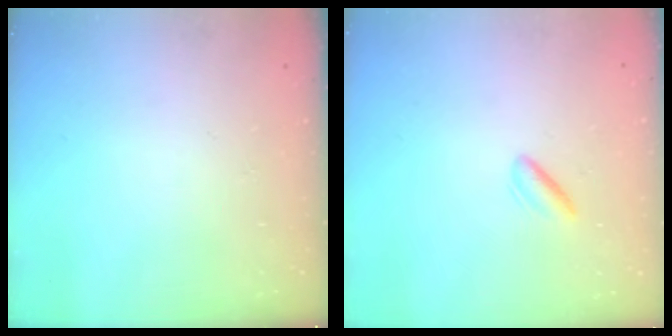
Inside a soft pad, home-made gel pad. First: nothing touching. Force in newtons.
{"total": 1.4, "press": 1.2, "slide": 0.6}